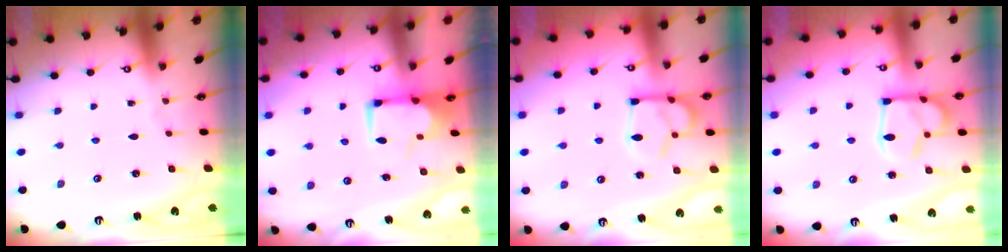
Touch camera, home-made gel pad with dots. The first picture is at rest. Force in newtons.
{"total": 6.3, "press": 6.2, "slide": 1.2}
{"total": 8.3, "press": 8.2, "slide": 1.1}
{"total": 15.6, "press": 15.5, "slide": 1.3}